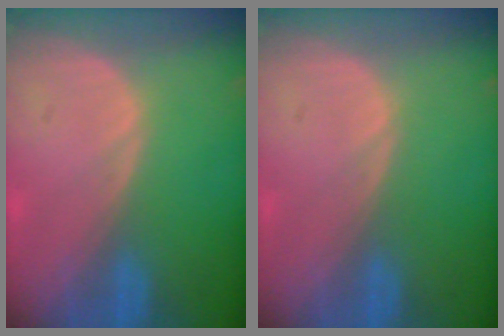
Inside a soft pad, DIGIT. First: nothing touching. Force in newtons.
{"total": 0.0}